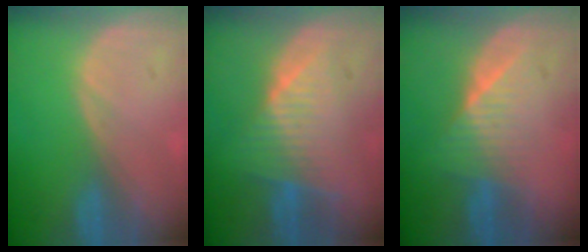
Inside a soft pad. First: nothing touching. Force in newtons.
{"total": 8.1, "press": 7.1, "slide": 3.9}
{"total": 6.3, "press": 5.9, "slide": 2.4}